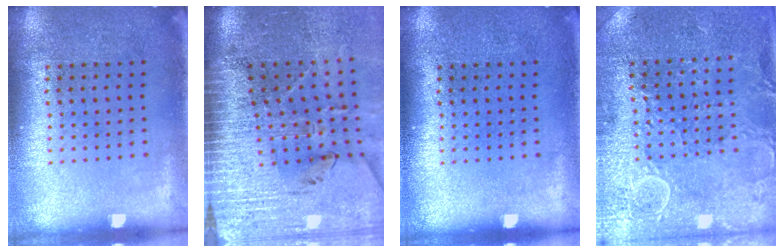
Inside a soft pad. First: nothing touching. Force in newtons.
{"total": 3.9, "press": 3.4, "slide": 1.9}
{"total": 0.0}
{"total": 2.9, "press": 2.8, "slide": 0.4}